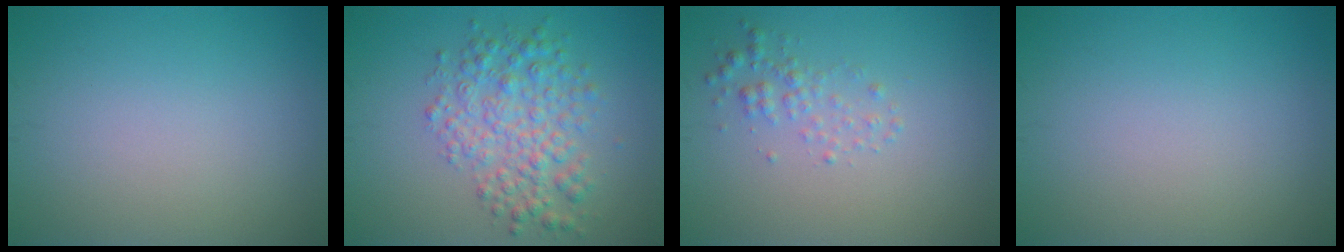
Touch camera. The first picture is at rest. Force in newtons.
{"total": 4.6, "press": 4.6, "slide": 0.1}
{"total": 1.7, "press": 1.7, "slide": 0.0}
{"total": 0.0}